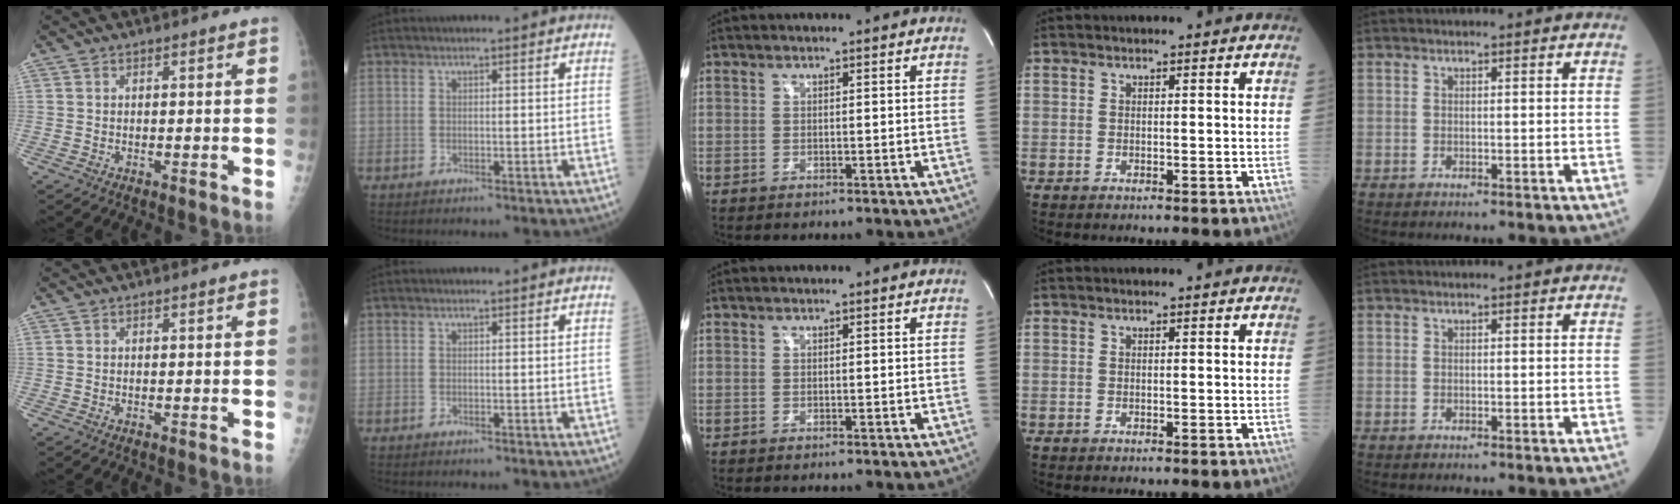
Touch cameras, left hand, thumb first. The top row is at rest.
{}